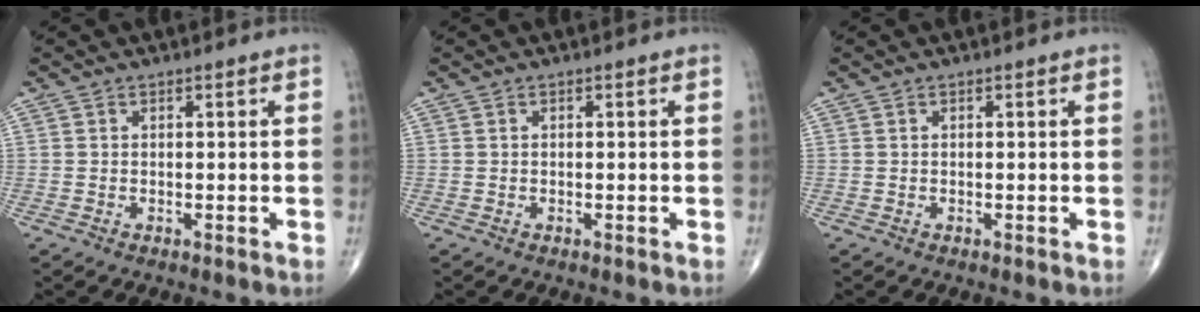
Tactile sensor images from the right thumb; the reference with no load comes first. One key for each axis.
{"total": 0.0}
{"total": 0.0}